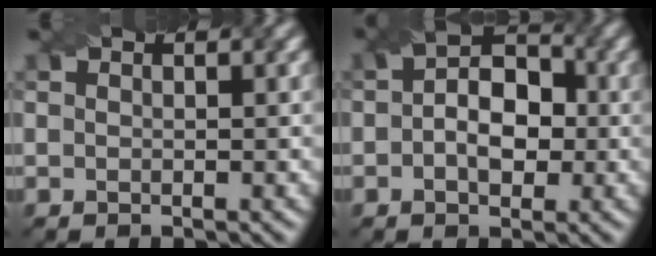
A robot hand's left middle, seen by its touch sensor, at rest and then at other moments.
{"total": 4.6, "force": [-0.8, 3.2, 3.2], "torque": [-0.033, 0.011, -0.003]}